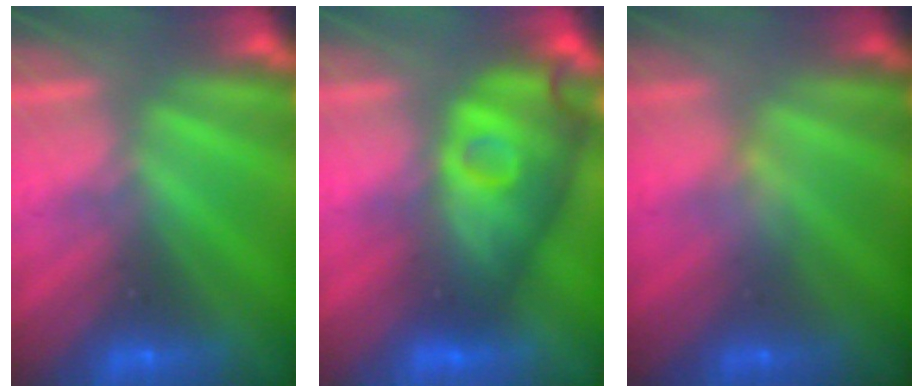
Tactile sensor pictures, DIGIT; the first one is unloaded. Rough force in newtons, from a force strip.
{"total": 4.5}
{"total": 2.4}